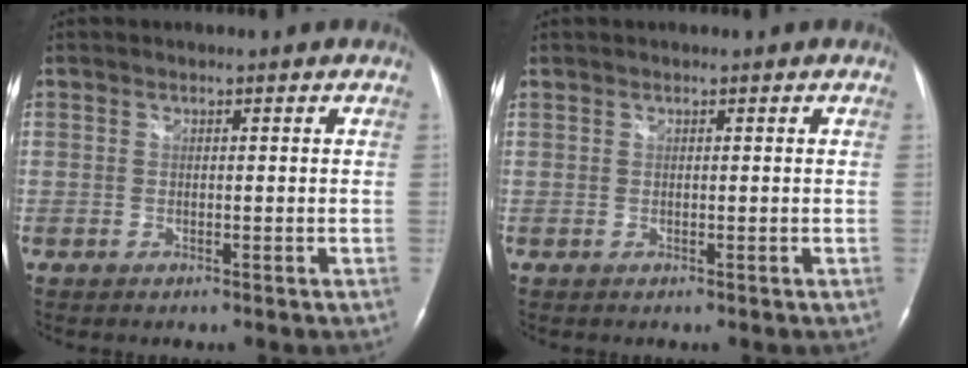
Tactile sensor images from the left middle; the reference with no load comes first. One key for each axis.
{"total": 0.0}